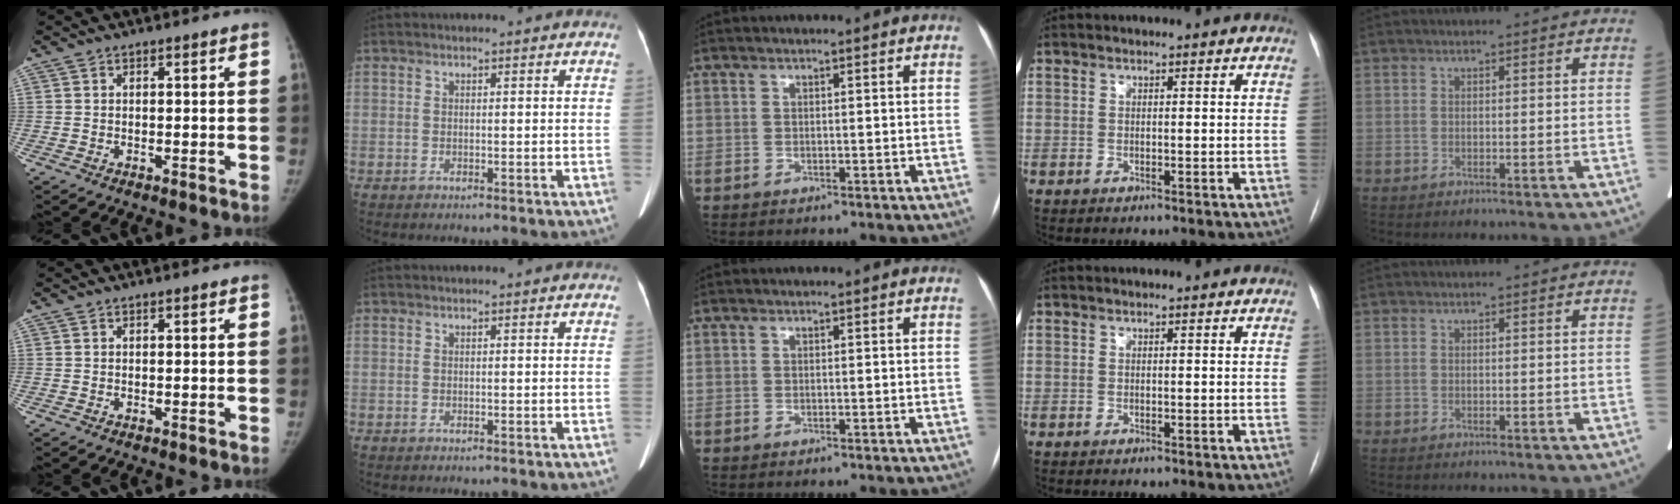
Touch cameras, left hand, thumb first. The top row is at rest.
{}